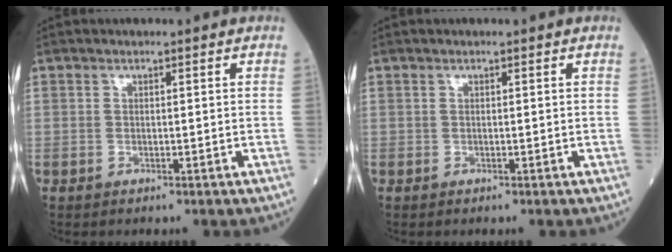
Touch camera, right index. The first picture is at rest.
{"total": 0.0}